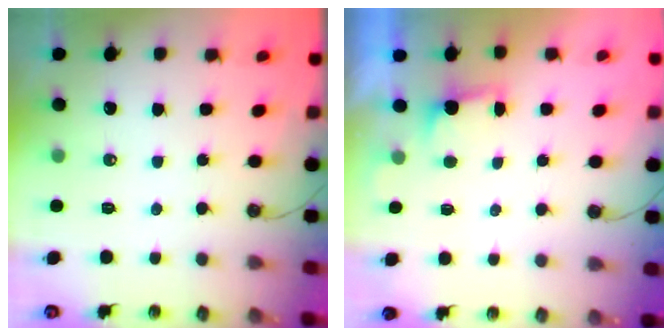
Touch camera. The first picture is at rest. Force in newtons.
{"total": 1.2, "press": 0.9, "slide": 0.8}